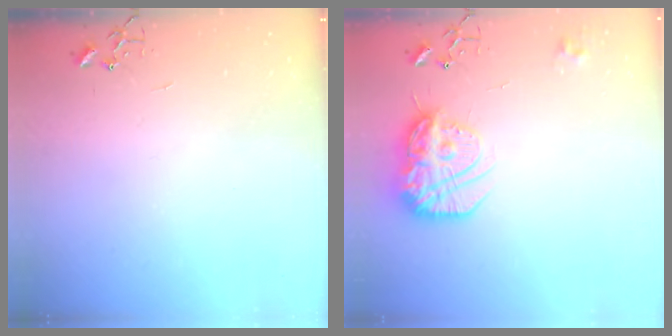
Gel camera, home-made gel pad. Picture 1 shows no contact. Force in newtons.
{"total": 17.7, "press": 17.6, "slide": 1.8}